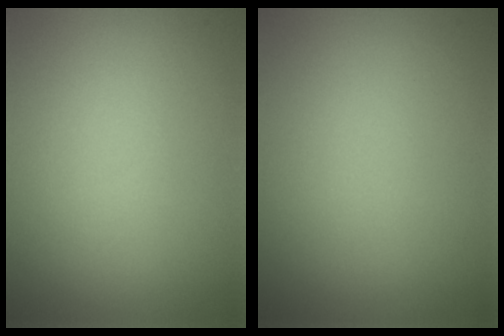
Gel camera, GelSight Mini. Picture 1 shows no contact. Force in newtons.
{"total": 0.0}